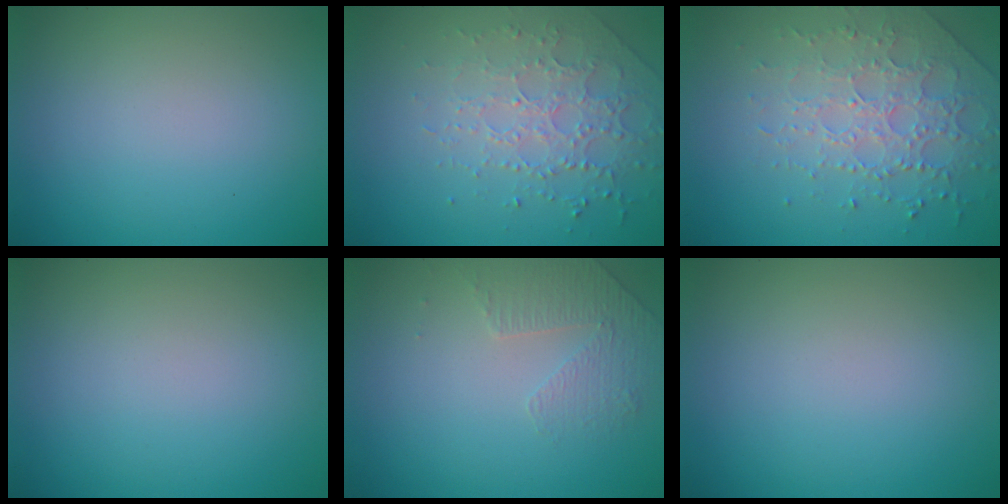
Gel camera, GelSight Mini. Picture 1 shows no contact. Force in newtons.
{"total": 2.6, "press": 2.4, "slide": 1.1}
{"total": 3.7, "press": 3.5, "slide": 1.1}
{"total": 0.0}
{"total": 1.6, "press": 1.2, "slide": 1.1}
{"total": 0.0}